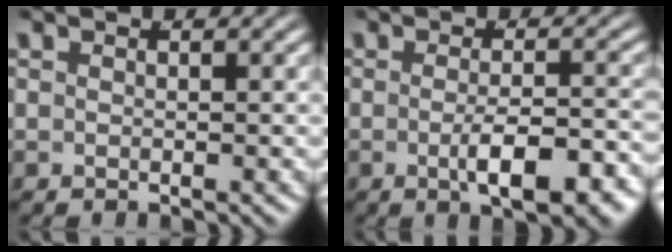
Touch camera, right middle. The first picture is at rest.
{"total": 4.7, "force": [-2.4, 1.0, 3.9], "torque": [-0.058, -0.013, -0.032]}